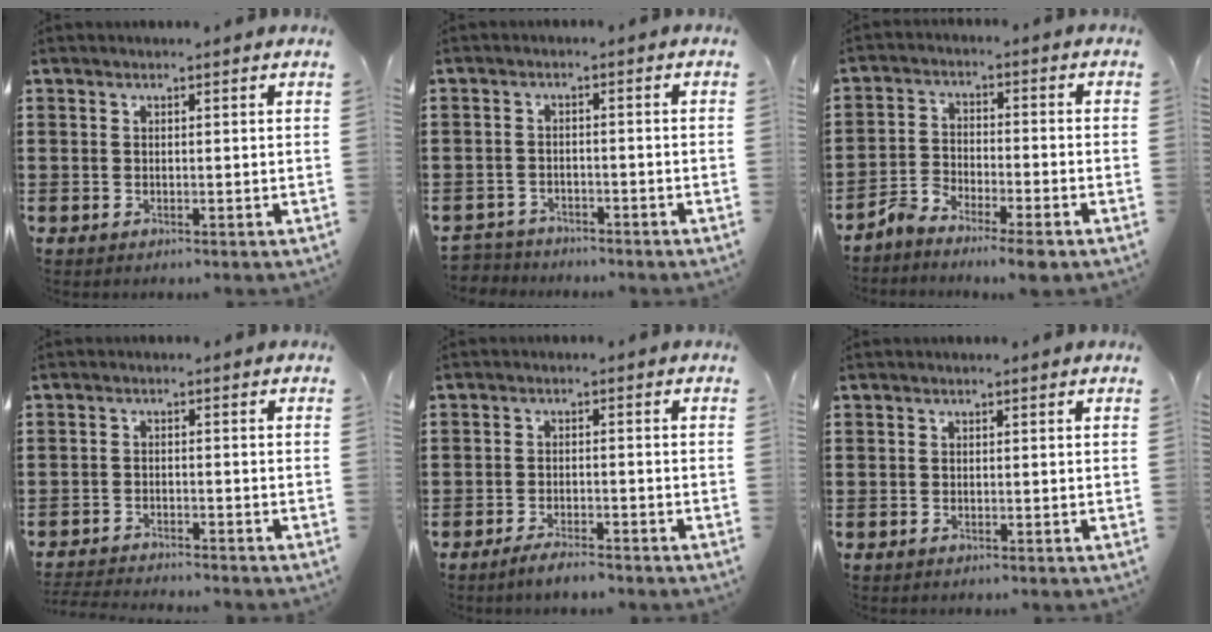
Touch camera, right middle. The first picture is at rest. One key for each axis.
{"total": 2.6, "fx": -2.5, "fy": 0.4, "fz": -0.3, "tx": -0.005, "ty": -0.003, "tz": -0.057}
{"total": 4.5, "fx": -4.4, "fy": 0.3, "fz": 1.1, "tx": -0.035, "ty": -0.001, "tz": -0.091}
{"total": 2.6, "fx": -2.6, "fy": -0.1, "fz": 0.1, "tx": -0.006, "ty": -0.003, "tz": -0.054}
{"total": 2.7, "fx": -2.5, "fy": 0.1, "fz": 1.1, "tx": -0.020, "ty": 0.002, "tz": -0.048}
{"total": 0.0}